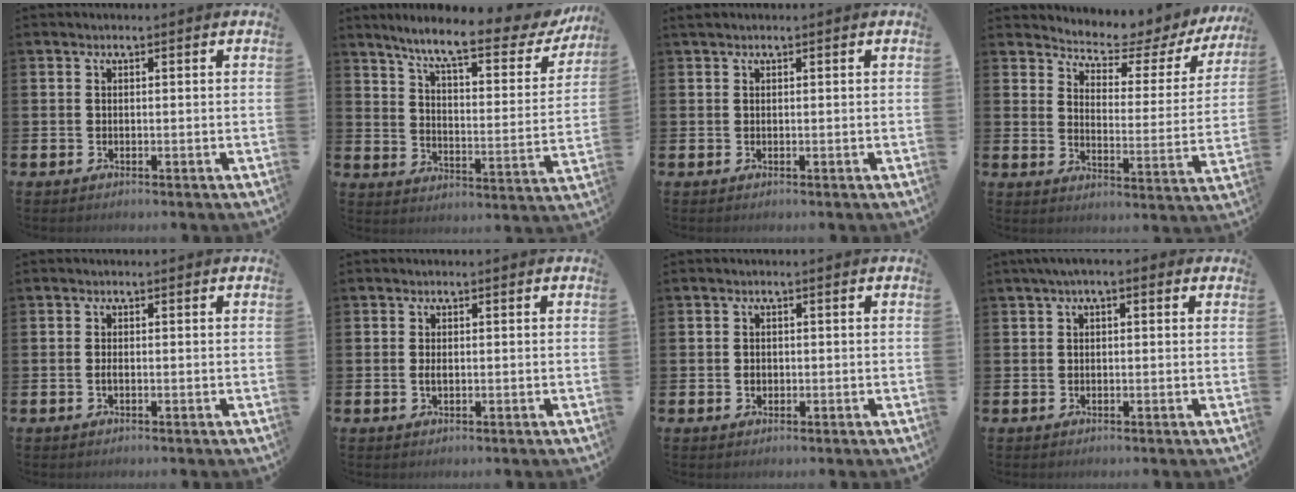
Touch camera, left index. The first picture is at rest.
{"total": 8.5, "force": [6.8, 1.5, 4.8], "torque": [-0.105, -0.049, 0.105]}
{"total": 0.6, "force": [0.5, 0.1, 0.3], "torque": [-0.003, 0.002, 0.008]}
{"total": 4.9, "force": [4.7, 1.1, 1.0], "torque": [-0.039, -0.043, 0.072]}
{"total": 0.7, "force": [-0.2, 0.3, 0.6], "torque": [-0.021, 0.004, -0.004]}
{"total": 1.1, "force": [-0.1, 0.6, 1.0], "torque": [-0.019, 0.004, -0.003]}
{"total": 1.0, "force": [0.0, 0.9, 0.4], "torque": [-0.002, 0.005, -0.005]}
{"total": 1.8, "force": [0.7, 0.8, 1.4], "torque": [-0.022, 0.008, 0.010]}